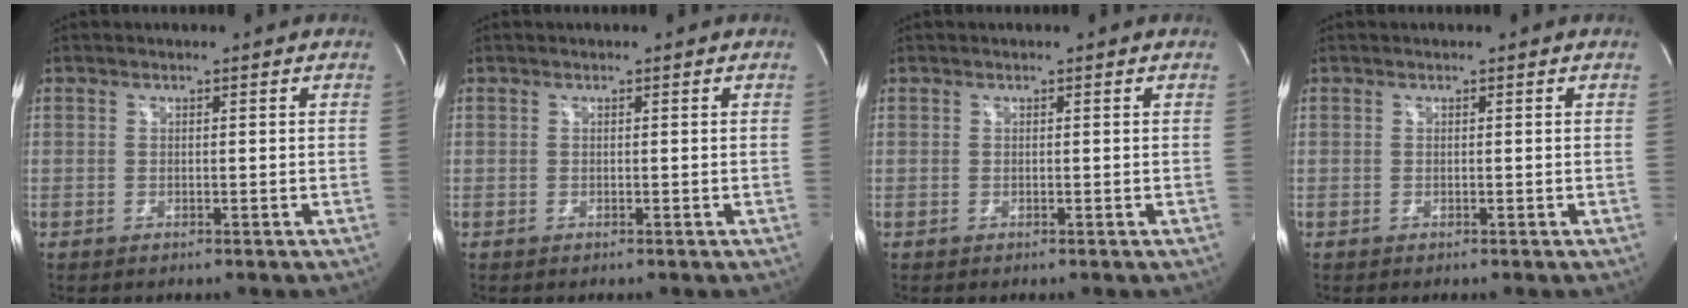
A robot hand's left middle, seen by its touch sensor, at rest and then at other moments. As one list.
[{"total": 0.0}, {"total": 0.0}, {"total": 0.0}]